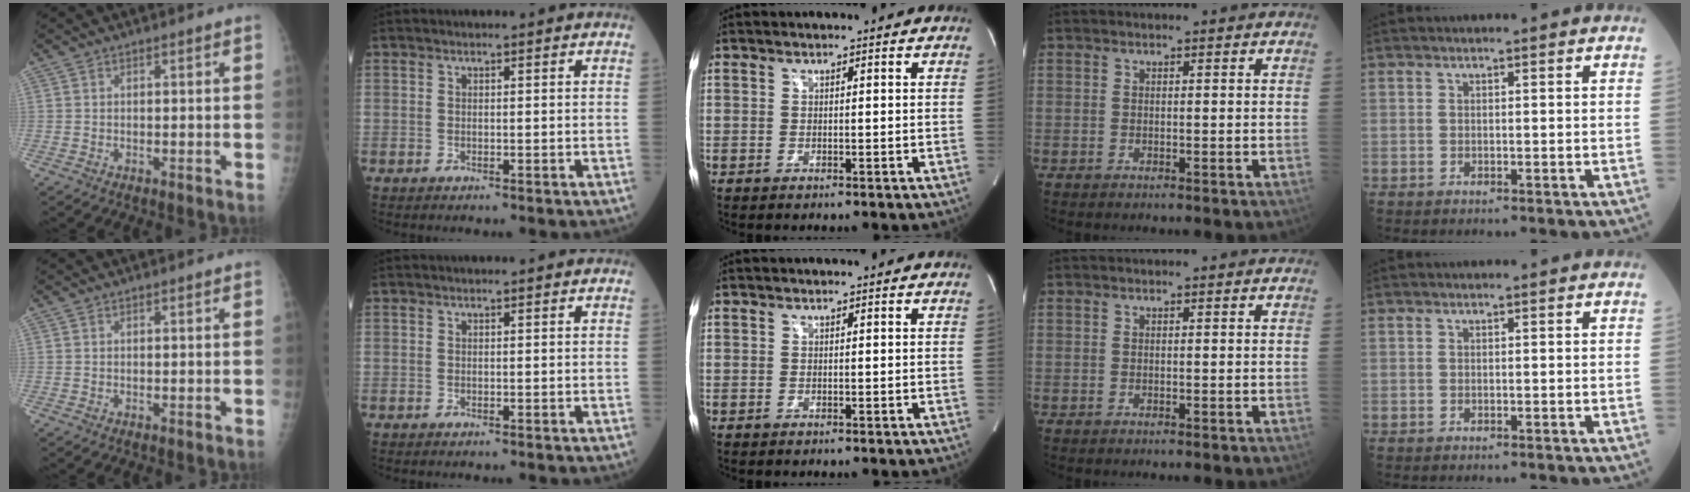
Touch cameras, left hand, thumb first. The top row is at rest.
{}